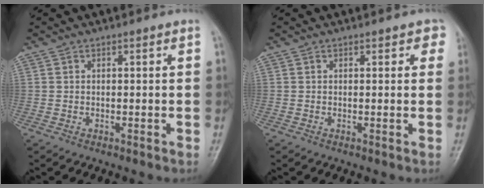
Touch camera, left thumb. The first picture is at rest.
{"total": 2.1, "force": [1.1, 1.3, 1.2], "torque": [0.011, 0.000, 0.007]}